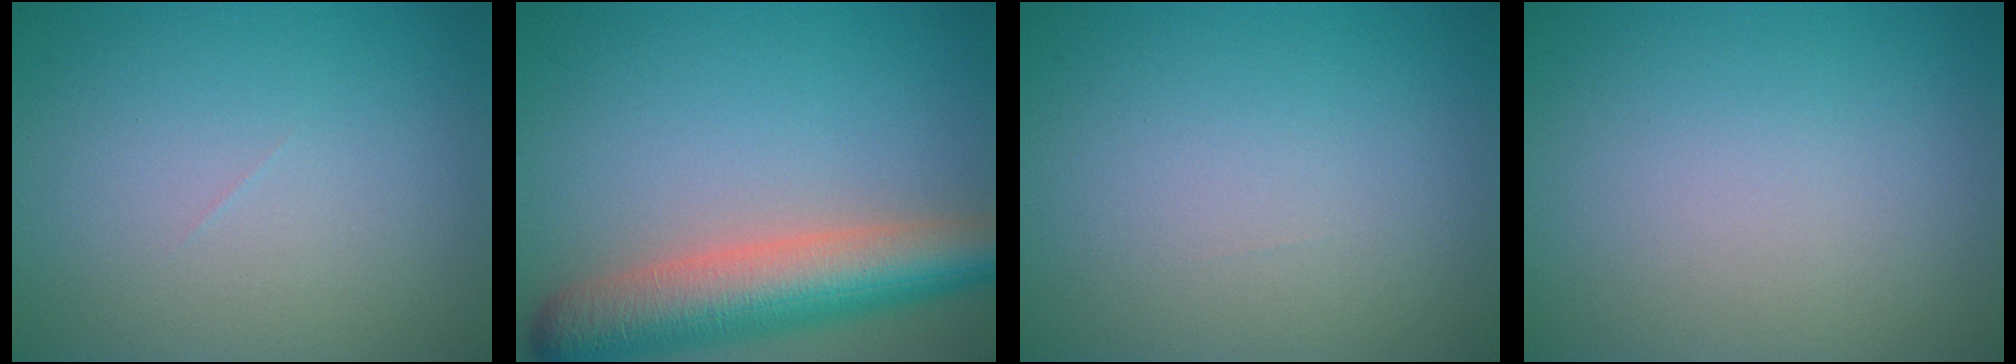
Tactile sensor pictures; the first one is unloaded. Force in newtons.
{"total": 8.5, "press": 8.5, "slide": 0.4}
{"total": 0.0}
{"total": 0.0}